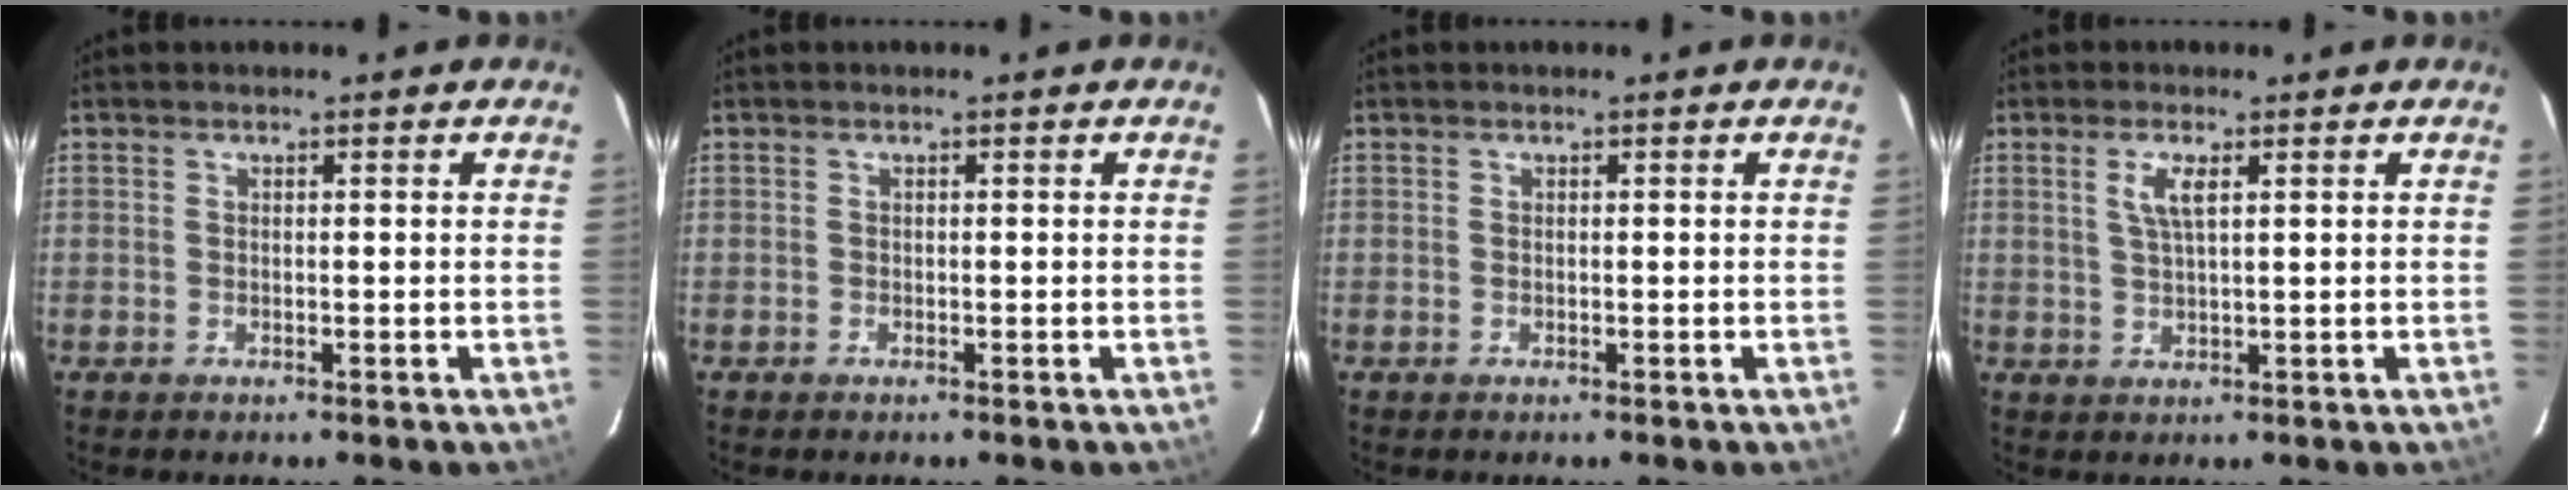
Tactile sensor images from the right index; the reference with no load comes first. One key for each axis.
{"total": 0.0}
{"total": 0.0}
{"total": 3.6, "fx": 1.4, "fy": 0.7, "fz": 3.2, "tx": -0.066, "ty": 0.001, "tz": 0.028}